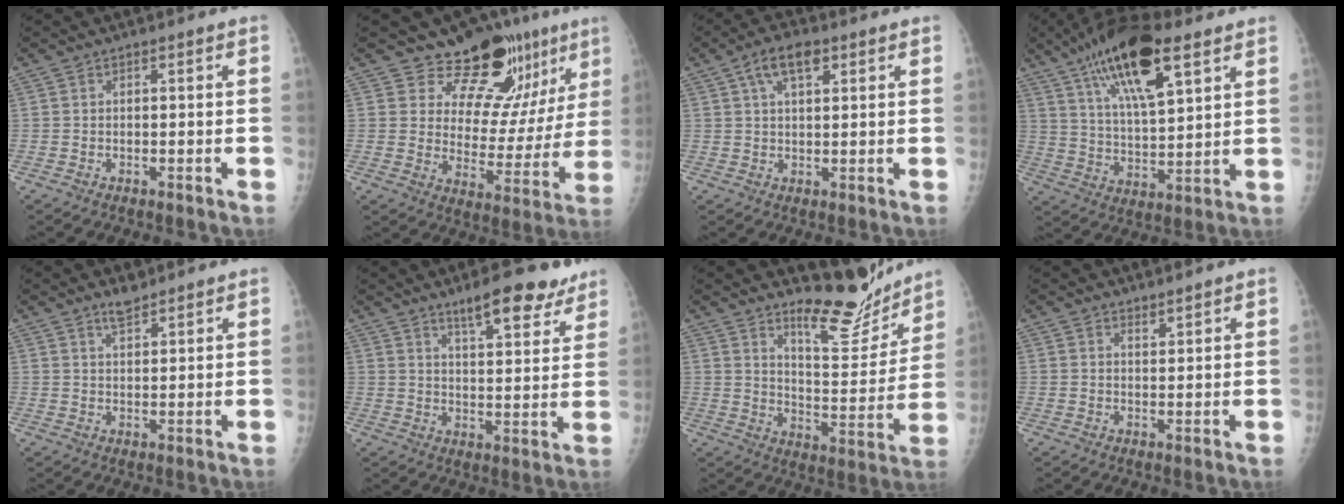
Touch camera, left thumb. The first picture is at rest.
{"total": 14.6, "force": [11.5, 6.4, 6.4], "torque": [-0.038, -0.093, 0.161]}
{"total": 6.5, "force": [3.2, 3.0, 4.8], "torque": [-0.076, 0.001, 0.053]}
{"total": 18.3, "force": [10.1, 6.2, 13.9], "torque": [-0.221, -0.028, 0.178]}
{"total": 3.2, "force": [2.7, 1.0, 1.4], "torque": [-0.016, -0.020, 0.047]}
{"total": 11.7, "force": [8.5, 3.5, 7.3], "torque": [-0.072, -0.046, 0.124]}
{"total": 12.6, "force": [11.4, 3.1, 4.4], "torque": [-0.030, -0.102, 0.181]}
{"total": 1.6, "force": [1.5, 0.4, 0.4], "torque": [0.004, -0.014, 0.024]}